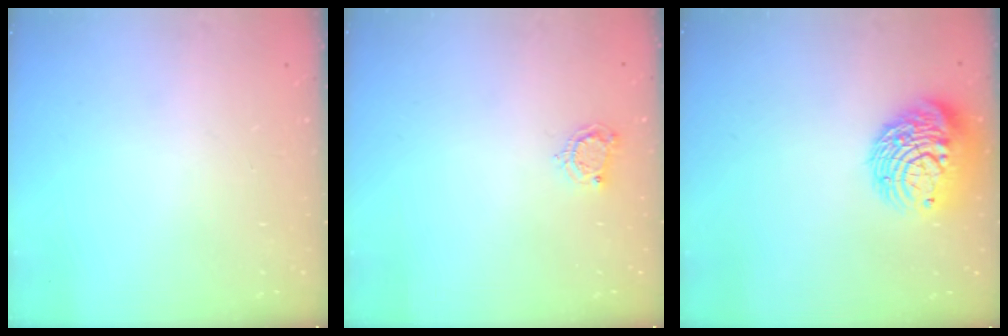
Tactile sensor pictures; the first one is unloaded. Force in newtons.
{"total": 5.2, "press": 5.1, "slide": 0.6}
{"total": 12.8, "press": 12.7, "slide": 1.9}